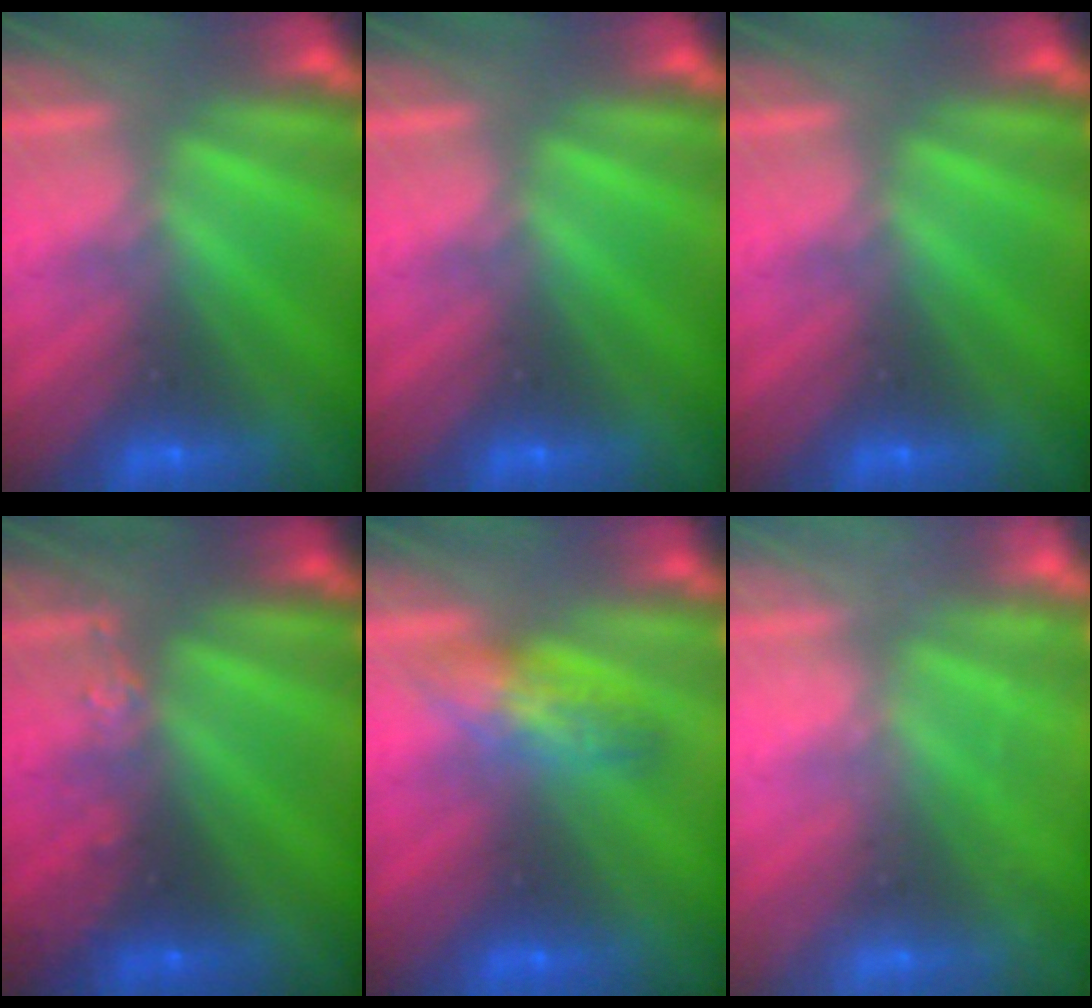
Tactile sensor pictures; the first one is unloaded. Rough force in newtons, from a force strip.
{"total": 0.0}
{"total": 0.0}
{"total": 2.4}
{"total": 2.6}
{"total": 2.2}